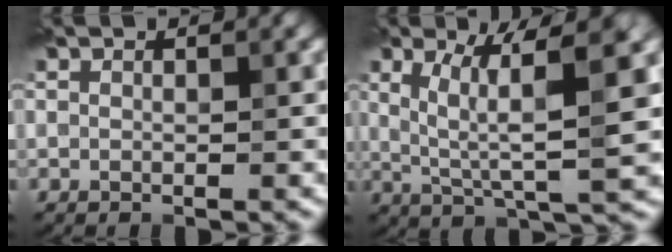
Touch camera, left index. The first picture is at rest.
{"total": 7.0, "force": [1.4, 1.2, 6.7], "torque": [-0.121, -0.003, 0.029]}